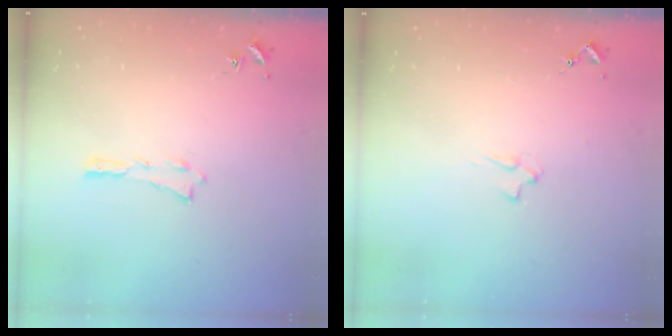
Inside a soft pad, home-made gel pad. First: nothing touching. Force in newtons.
{"total": 2.1, "press": 2.1, "slide": 0.3}